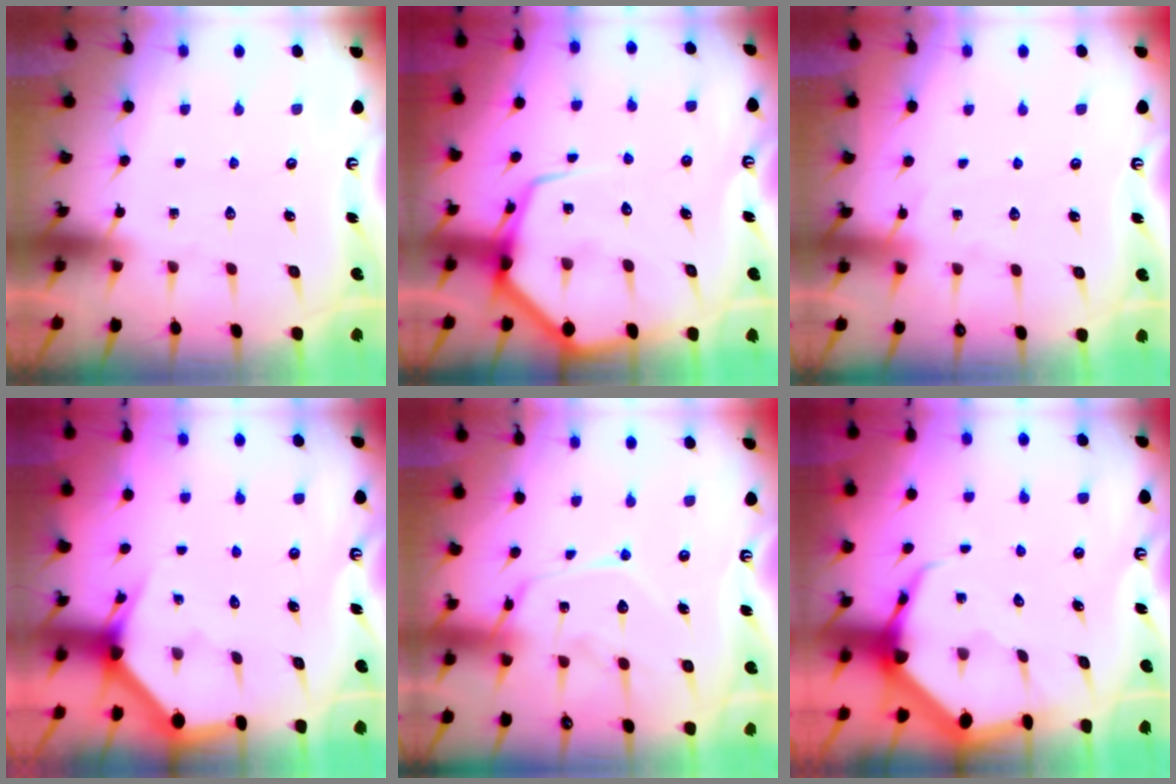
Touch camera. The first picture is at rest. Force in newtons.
{"total": 9.5, "press": 9.5, "slide": 1.0}
{"total": 5.0, "press": 5.0, "slide": 0.6}
{"total": 2.6, "press": 2.6, "slide": 0.1}
{"total": 14.5, "press": 14.4, "slide": 1.4}
{"total": 6.6, "press": 6.6, "slide": 0.9}